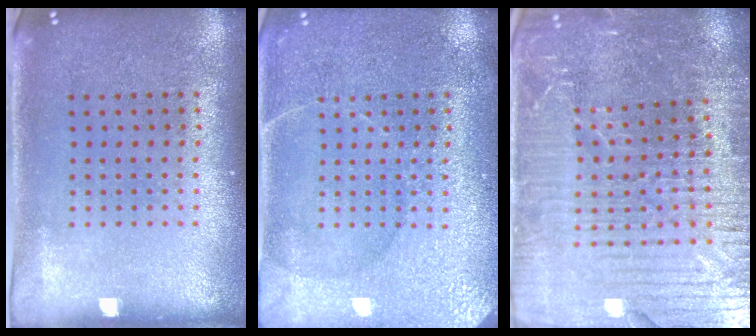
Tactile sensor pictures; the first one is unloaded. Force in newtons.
{"total": 4.3, "press": 4.3, "slide": 0.6}
{"total": 4.9, "press": 4.6, "slide": 1.7}